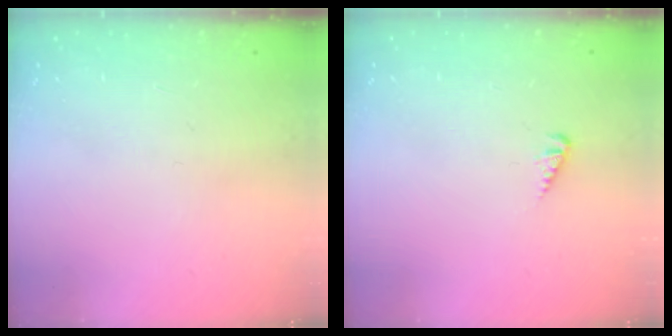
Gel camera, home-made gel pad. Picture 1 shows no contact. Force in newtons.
{"total": 1.9, "press": 1.8, "slide": 0.3}